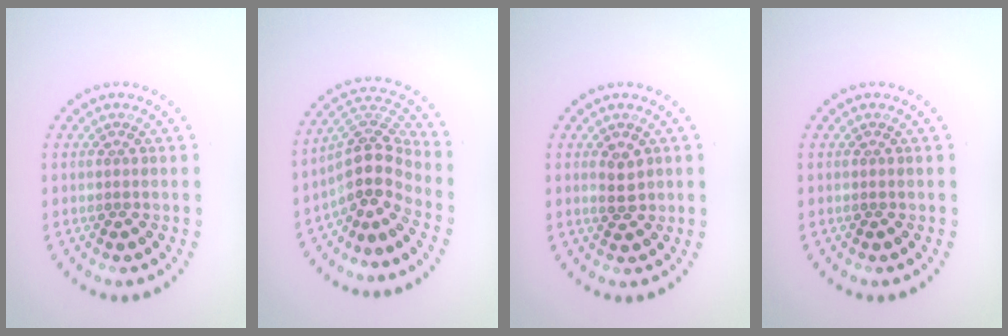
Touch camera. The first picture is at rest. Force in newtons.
{"total": 4.3, "press": 3.4, "slide": 2.7}
{"total": 1.9, "press": 1.8, "slide": 0.3}
{"total": 0.0}